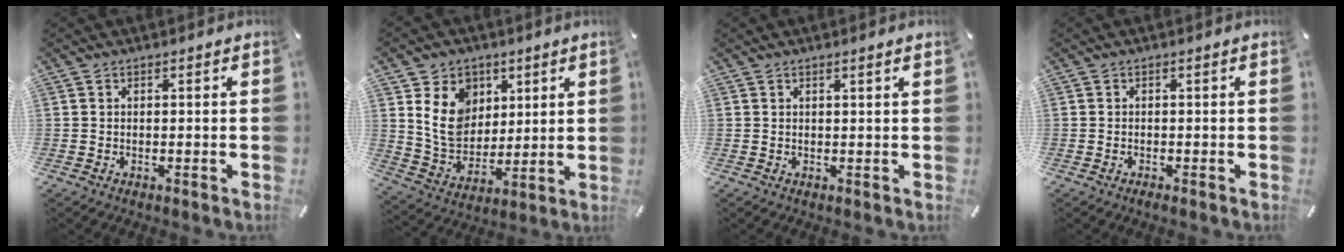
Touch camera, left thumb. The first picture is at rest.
{"total": 12.0, "force": [4.0, 10.1, 5.1], "torque": [-0.107, -0.014, 0.077]}
{"total": 1.0, "force": [0.6, -0.1, 0.8], "torque": [-0.013, -0.001, 0.011]}
{"total": 1.0, "force": [-0.5, 0.2, 0.9], "torque": [-0.014, -0.003, -0.009]}